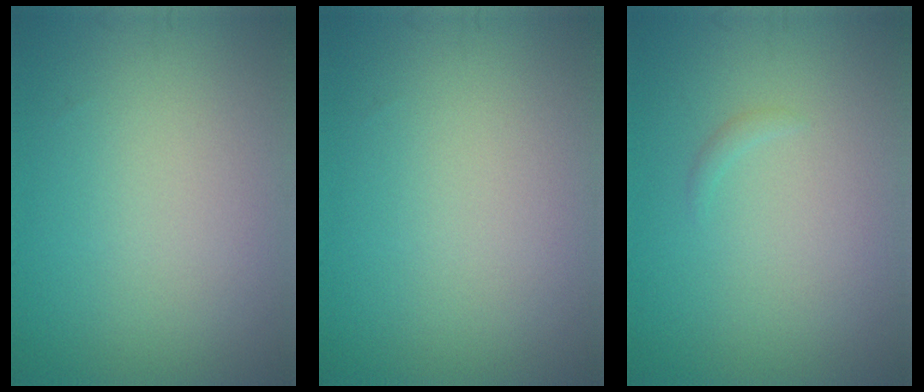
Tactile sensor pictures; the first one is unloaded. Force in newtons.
{"total": 0.0}
{"total": 0.5, "press": 0.5, "slide": 0.1}